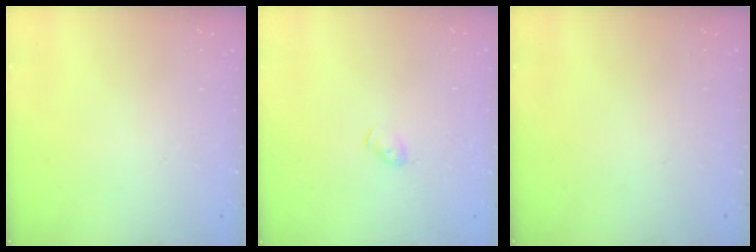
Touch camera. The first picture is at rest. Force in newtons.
{"total": 3.2, "press": 3.2, "slide": 0.6}
{"total": 0.0}